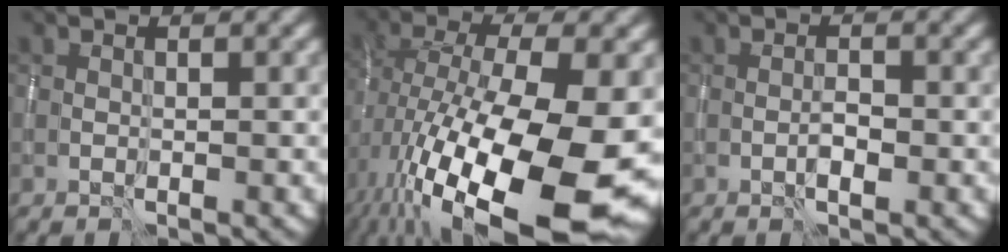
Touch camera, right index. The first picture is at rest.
{"total": 18.0, "force": [-5.7, 7.3, 15.4], "torque": [-0.270, -0.026, -0.082]}
{"total": 1.2, "force": [-0.7, 0.4, 0.9], "torque": [-0.017, 0.001, -0.013]}